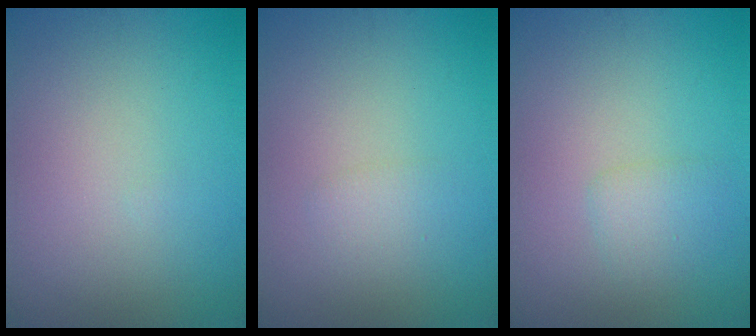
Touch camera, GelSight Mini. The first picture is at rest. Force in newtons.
{"total": 1.0, "press": 1.0, "slide": 0.1}
{"total": 1.5, "press": 1.4, "slide": 0.1}